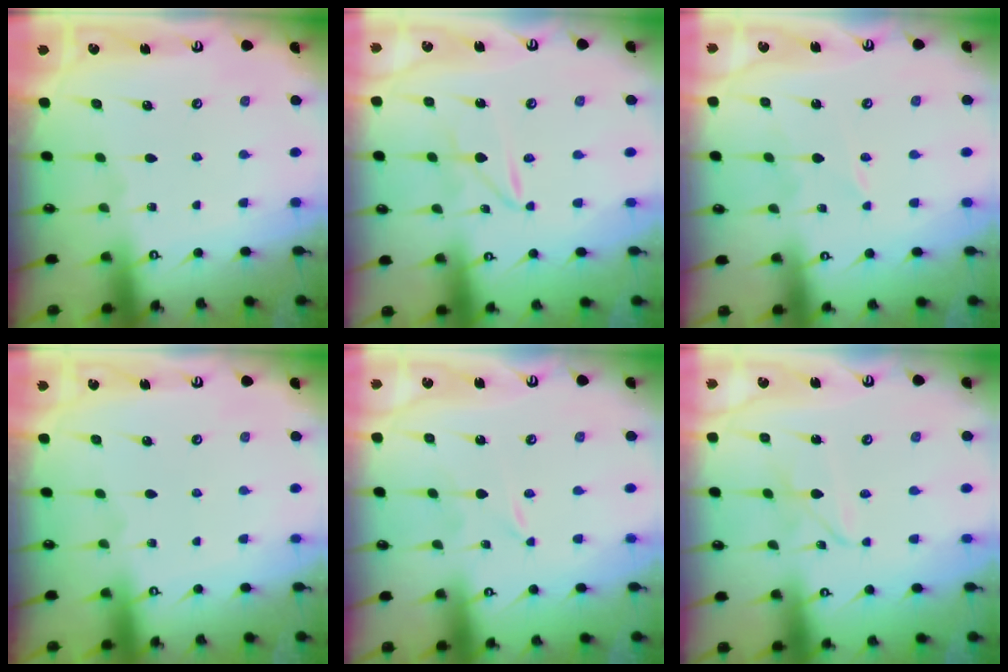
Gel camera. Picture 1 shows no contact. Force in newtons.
{"total": 1.6, "press": 1.6, "slide": 0.3}
{"total": 2.6, "press": 2.6, "slide": 0.2}
{"total": 0.0}
{"total": 0.0}
{"total": 2.5, "press": 2.5, "slide": 0.2}